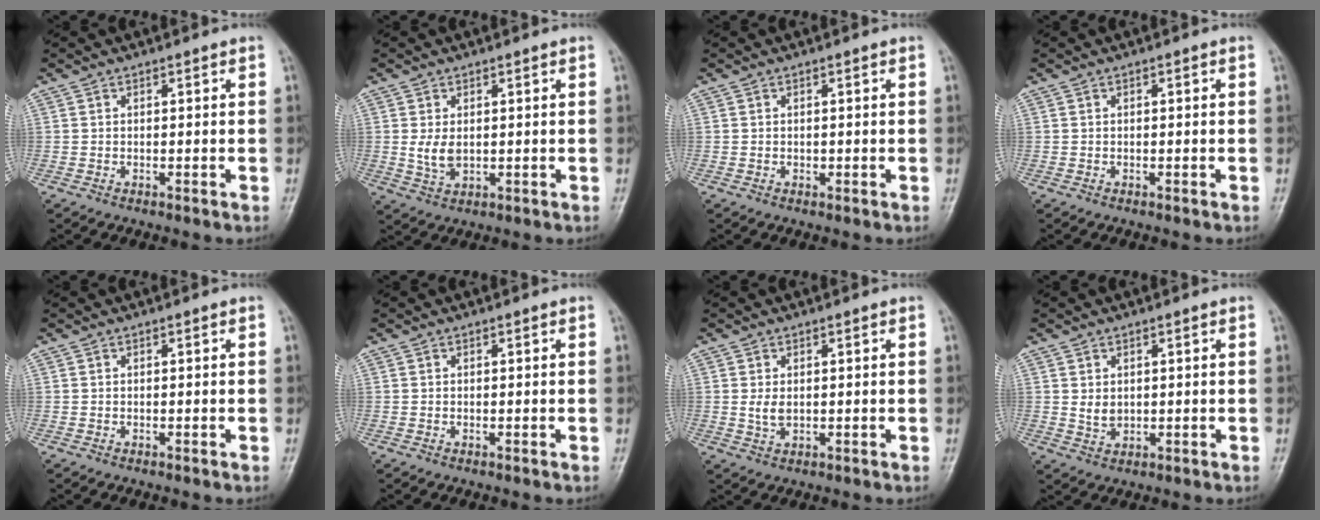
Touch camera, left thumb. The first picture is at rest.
{"total": 3.9, "force": [0.7, 2.4, 3.0], "torque": [-0.052, -0.011, 0.022]}
{"total": 0.5, "force": [0.3, 0.4, 0.2], "torque": [-0.002, -0.002, 0.003]}
{"total": 0.0}
{"total": 0.0}
{"total": 0.0}
{"total": 2.6, "force": [0.7, 1.5, 2.0], "torque": [-0.033, -0.008, 0.016]}
{"total": 2.7, "force": [1.0, 1.9, 1.7], "torque": [-0.022, -0.011, 0.024]}